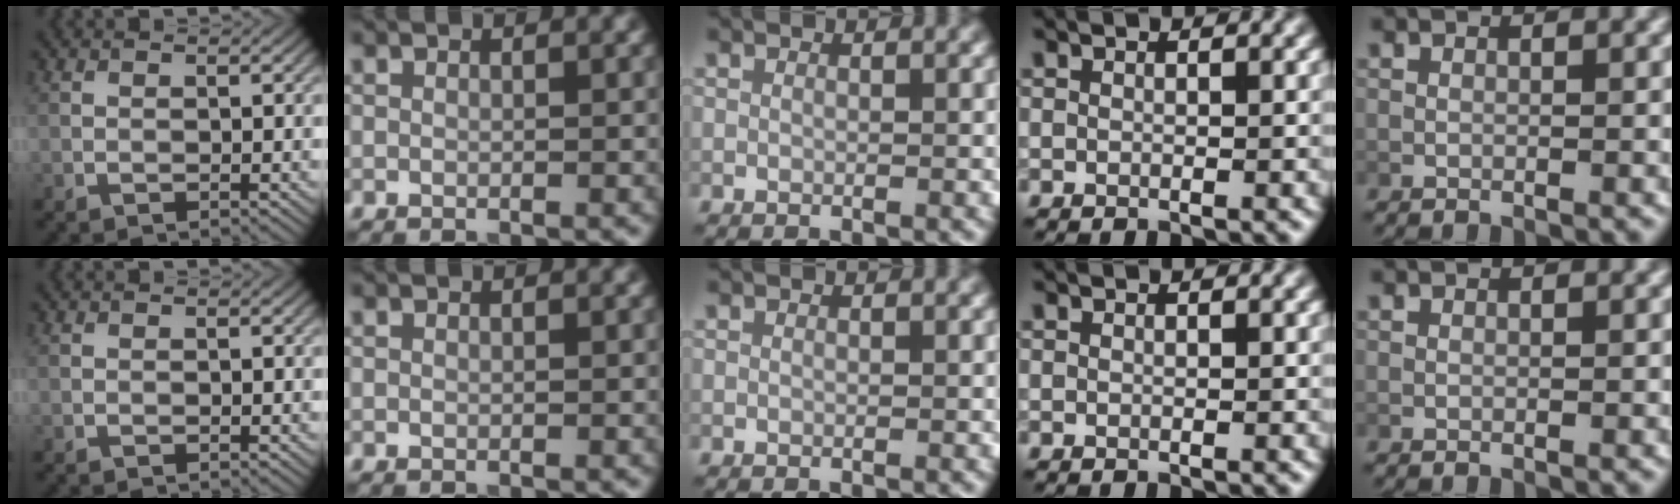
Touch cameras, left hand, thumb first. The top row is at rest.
{}